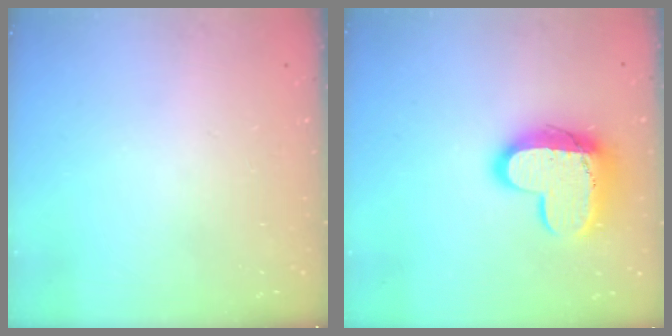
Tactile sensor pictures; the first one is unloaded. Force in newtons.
{"total": 14.3, "press": 14.3, "slide": 1.2}